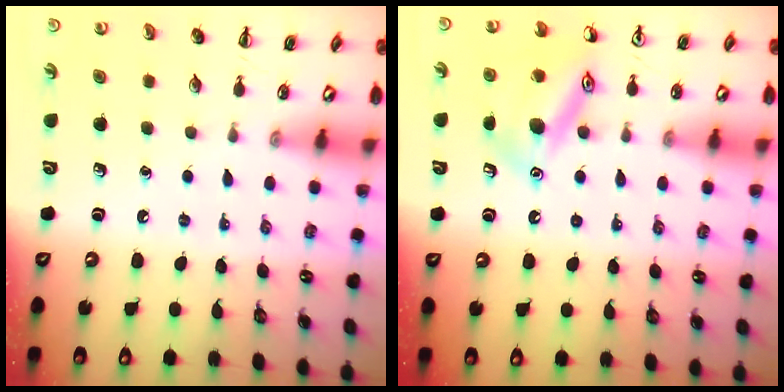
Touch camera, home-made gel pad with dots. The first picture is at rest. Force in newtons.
{"total": 15.5, "press": 15.4, "slide": 1.4}